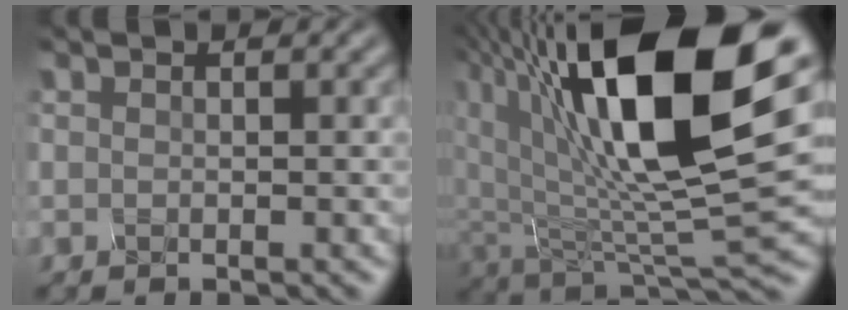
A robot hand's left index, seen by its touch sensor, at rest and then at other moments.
{"total": 15.1, "force": [5.2, 5.3, 13.2], "torque": [-0.227, -0.001, 0.090]}